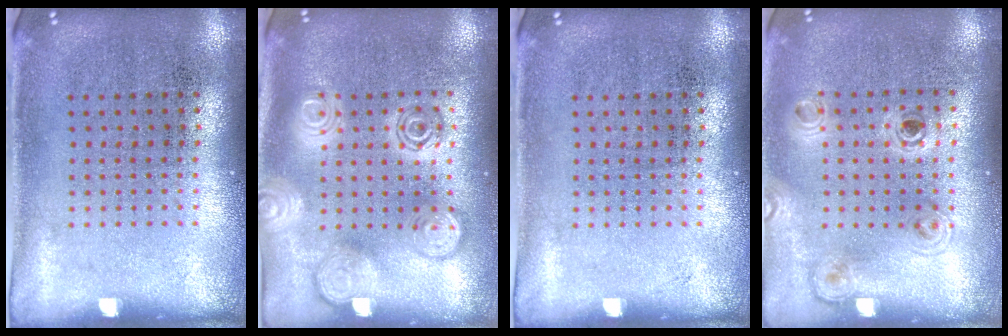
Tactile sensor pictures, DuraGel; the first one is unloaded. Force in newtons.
{"total": 2.8, "press": 2.8, "slide": 0.4}
{"total": 0.0}
{"total": 1.1, "press": 1.1, "slide": 0.4}